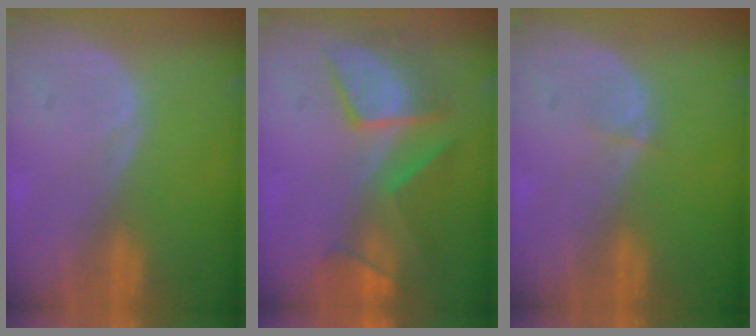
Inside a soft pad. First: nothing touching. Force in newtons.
{"total": 8.4, "press": 8.1, "slide": 2.2}
{"total": 0.8, "press": 0.8, "slide": 0.1}